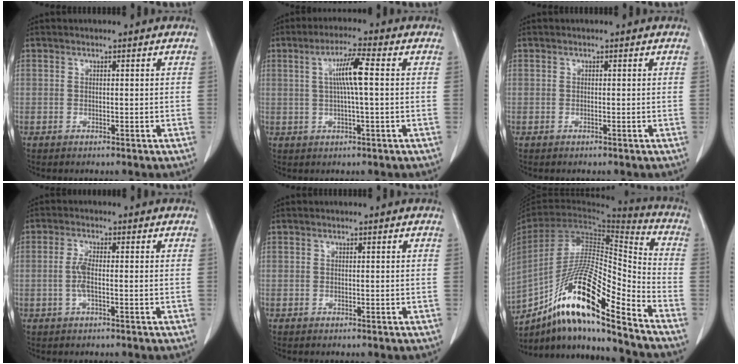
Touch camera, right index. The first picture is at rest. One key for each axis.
{"total": 5.9, "fx": 0.9, "fy": -0.1, "fz": 5.9, "tx": -0.109, "ty": 0.007, "tz": 0.016}
{"total": 0.0}
{"total": 2.9, "fx": -0.4, "fy": 0.6, "fz": 2.8, "tx": -0.061, "ty": 0.000, "tz": -0.008}
{"total": 0.0}
{"total": 20.4, "fx": -13.6, "fy": 1.8, "fz": 15.1, "tx": -0.292, "ty": -0.012, "tz": -0.246}